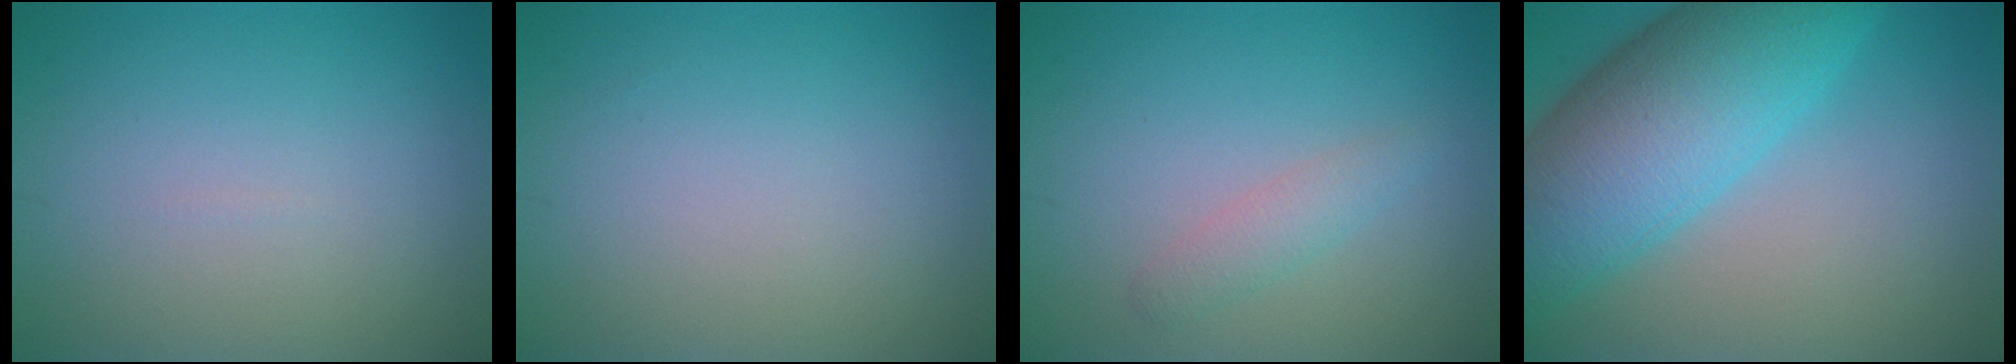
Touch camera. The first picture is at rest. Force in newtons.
{"total": 0.0}
{"total": 1.6, "press": 1.6, "slide": 0.1}
{"total": 11.5, "press": 11.5, "slide": 0.3}